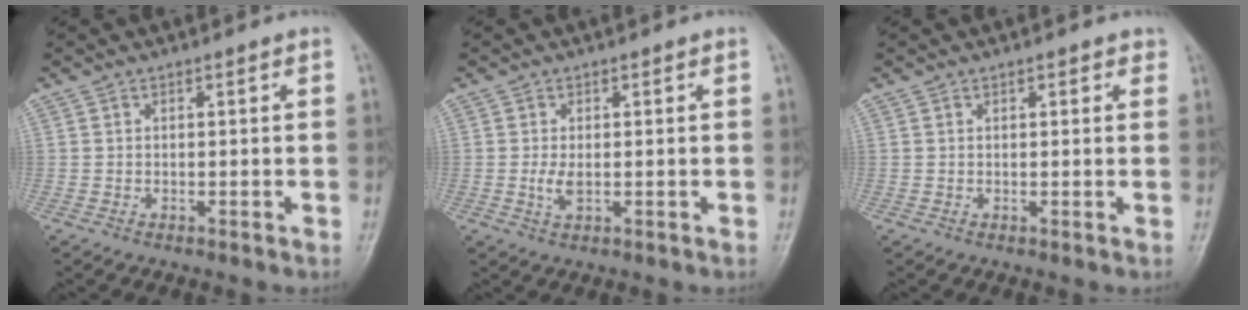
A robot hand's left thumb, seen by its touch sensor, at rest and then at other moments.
{"total": 2.6, "force": [-0.1, 1.3, 2.2], "torque": [-0.050, -0.005, -0.003]}
{"total": 1.8, "force": [1.1, 0.9, 1.1], "torque": [-0.003, -0.002, 0.010]}